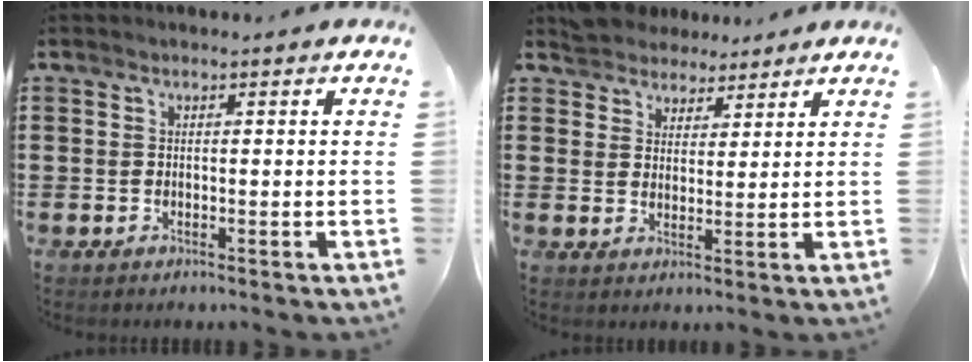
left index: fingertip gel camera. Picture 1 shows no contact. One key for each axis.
{"total": 4.9, "fx": 4.3, "fy": 2.3, "fz": 0.1, "tx": -0.024, "ty": 0.000, "tz": 0.085}